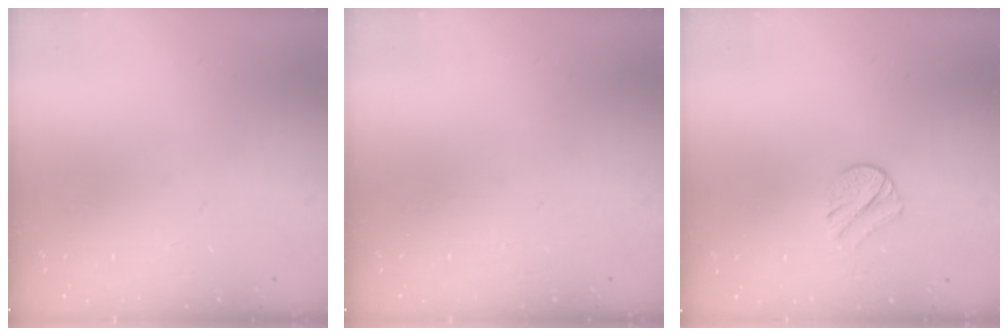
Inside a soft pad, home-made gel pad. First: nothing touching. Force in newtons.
{"total": 0.0}
{"total": 6.9, "press": 6.8, "slide": 1.2}